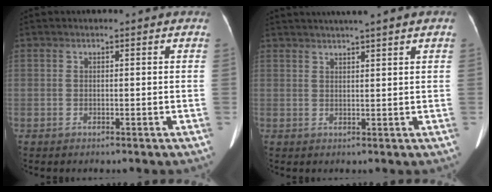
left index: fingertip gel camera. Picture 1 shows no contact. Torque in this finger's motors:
{"motor_torque": [-0.23, -0.41, -0.11, 0.03]}